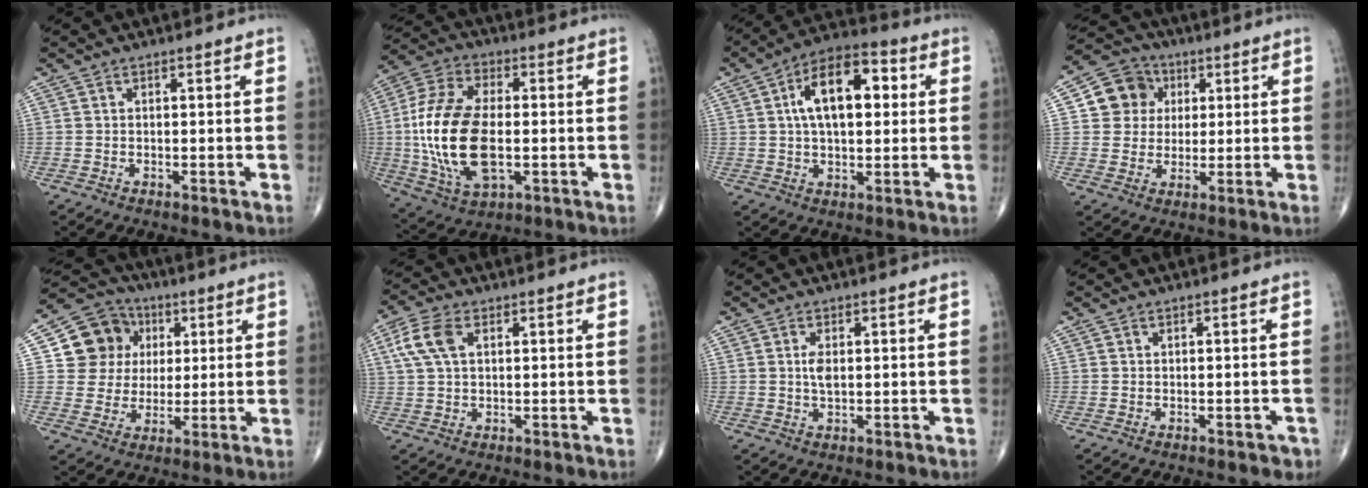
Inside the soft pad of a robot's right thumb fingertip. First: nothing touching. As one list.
[{"total": 19.9, "force": [-1.3, 10.4, 16.9], "torque": [-0.358, 0.001, -0.018]}, {"total": 14.4, "force": [3.1, 7.6, 11.9], "torque": [-0.178, 0.019, 0.044]}, {"total": 9.3, "force": [2.3, 8.5, 3.0], "torque": [-0.018, 0.002, 0.033]}, {"total": 11.8, "force": [3.1, 10.7, 3.7], "torque": [-0.027, 0.004, 0.052]}, {"total": 6.8, "force": [2.1, 3.8, 5.2], "torque": [-0.123, 0.013, 0.042]}, {"total": 2.7, "force": [0.4, 1.2, 2.3], "torque": [-0.045, -0.002, 0.009]}, {"total": 1.3, "force": [-0.8, 0.8, 0.5], "torque": [0.003, 0.005, -0.009]}]